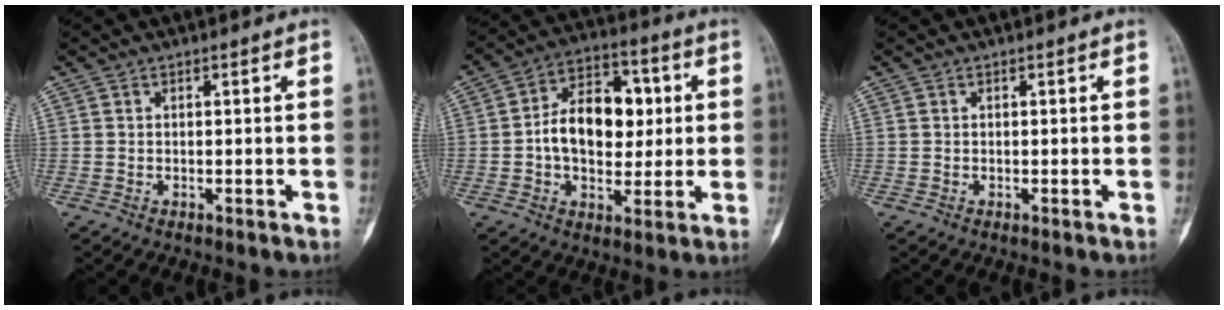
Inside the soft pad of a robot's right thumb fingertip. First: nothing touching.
{"total": 15.1, "force": [0.7, 10.1, 11.2], "torque": [-0.133, 0.025, 0.008]}
{"total": 0.0}